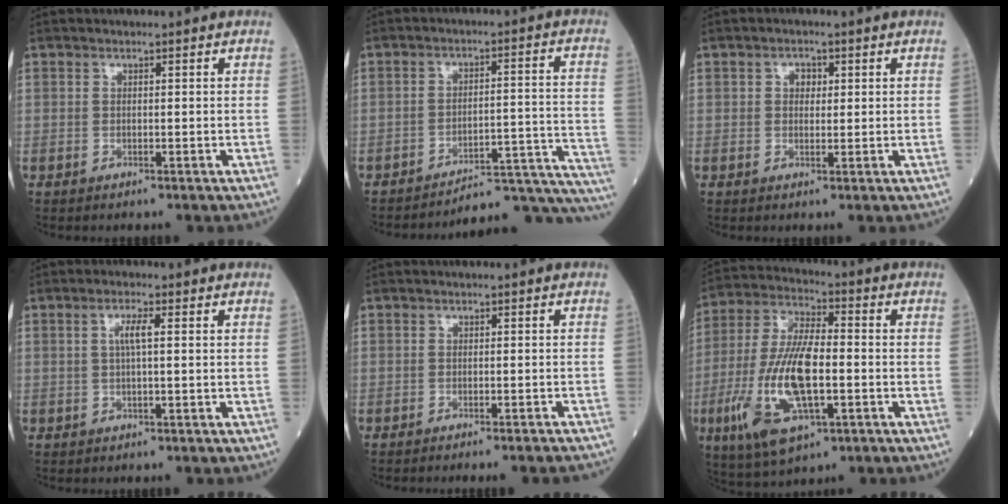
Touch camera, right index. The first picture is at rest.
{"total": 18.1, "force": [-17.9, -0.4, 2.9], "torque": [0.025, 0.033, -0.229]}
{"total": 2.1, "force": [0.7, 1.5, 1.3], "torque": [-0.020, 0.006, 0.010]}
{"total": 2.5, "force": [0.4, 0.2, 2.4], "torque": [-0.050, 0.004, 0.009]}
{"total": 7.4, "force": [-6.9, 0.5, 2.5], "torque": [-0.018, -0.010, -0.078]}
{"total": 16.1, "force": [-4.1, 5.3, 14.6], "torque": [-0.312, -0.006, -0.071]}